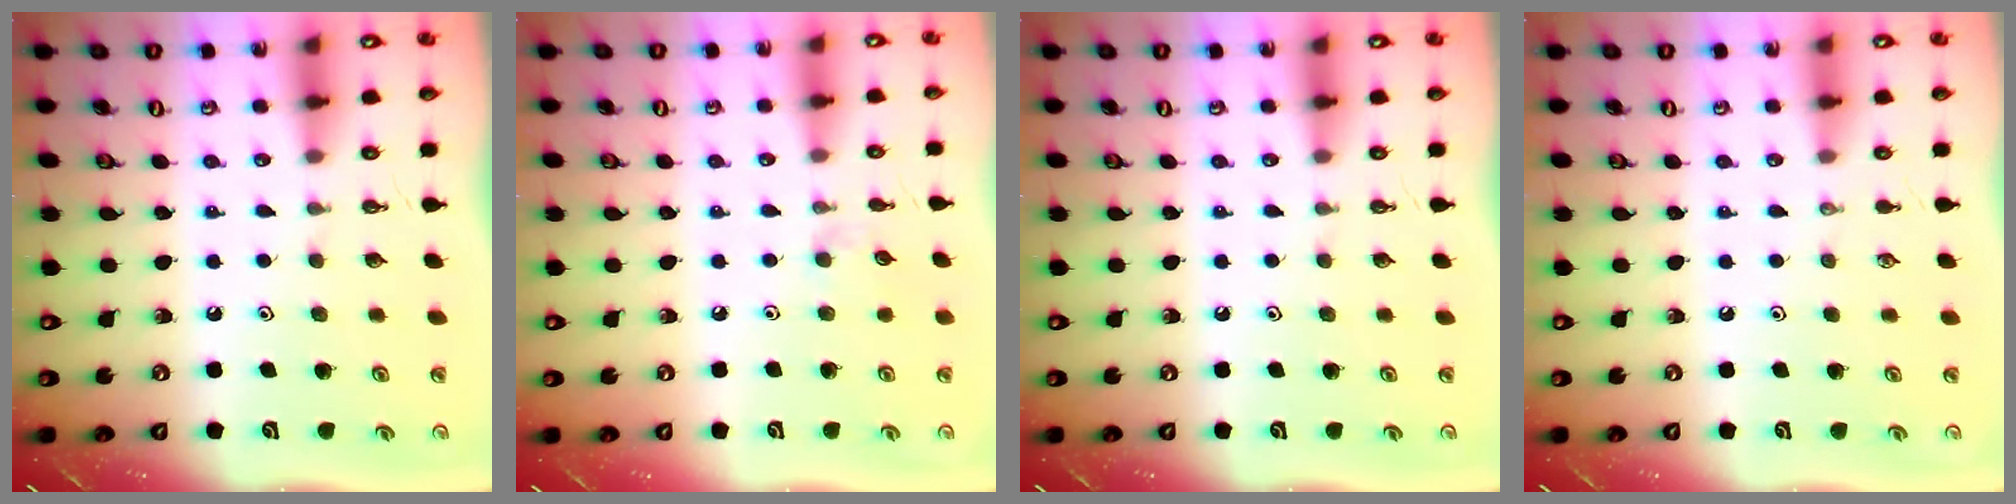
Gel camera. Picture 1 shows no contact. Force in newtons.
{"total": 2.9, "press": 2.9, "slide": 0.3}
{"total": 0.0}
{"total": 0.0}